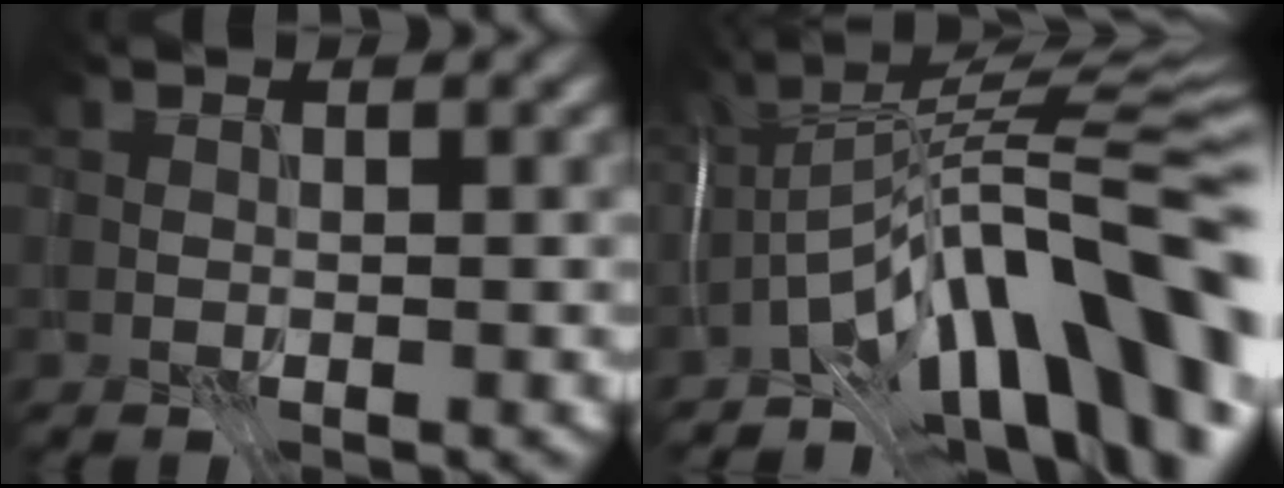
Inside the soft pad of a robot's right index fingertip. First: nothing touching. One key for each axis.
{"total": 15.2, "fx": -7.0, "fy": 4.0, "fz": 12.9, "tx": -0.183, "ty": 0.042, "tz": -0.124}